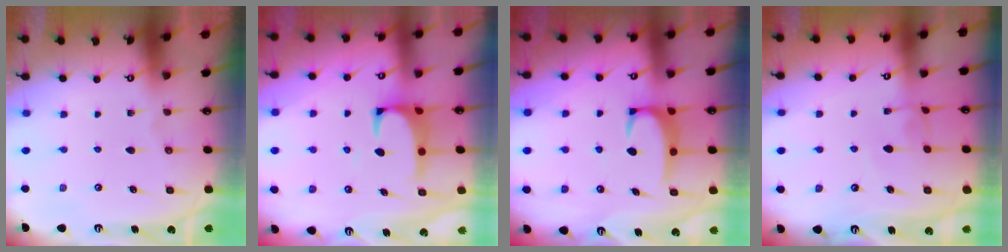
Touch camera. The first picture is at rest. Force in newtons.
{"total": 1.7, "press": 1.6, "slide": 0.7}
{"total": 2.6, "press": 2.6, "slide": 0.3}
{"total": 1.5, "press": 1.5, "slide": 0.4}